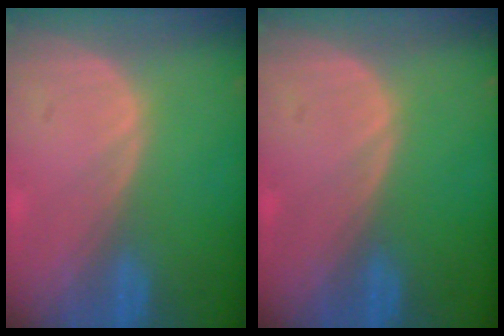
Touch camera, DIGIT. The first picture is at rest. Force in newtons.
{"total": 0.0}